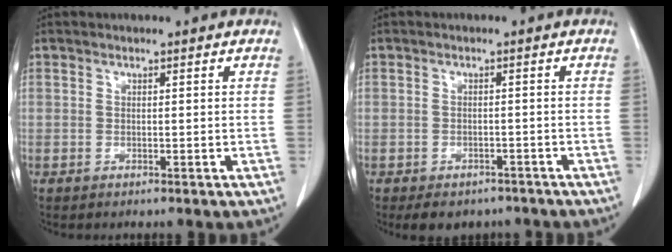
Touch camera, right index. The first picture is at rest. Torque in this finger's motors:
{"motor_torque": [-0.78, -0.32, -0.34, -0.11]}